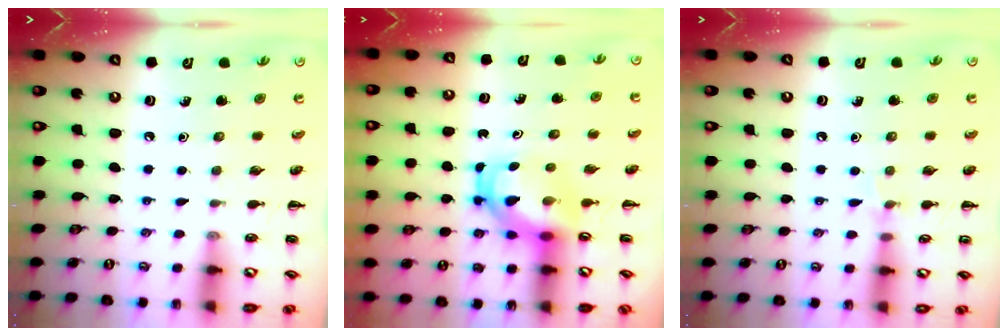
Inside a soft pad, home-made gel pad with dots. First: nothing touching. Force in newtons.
{"total": 4.9, "press": 4.8, "slide": 0.8}
{"total": 5.0, "press": 4.7, "slide": 1.7}